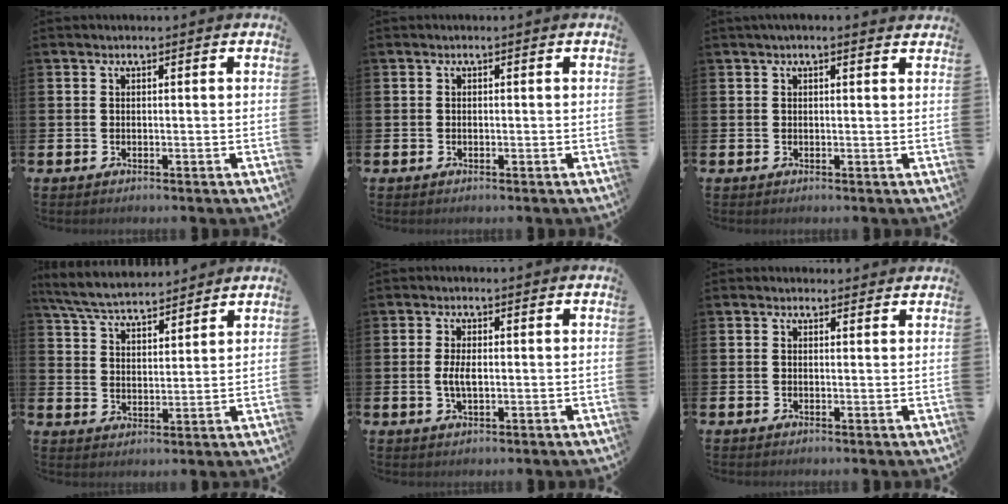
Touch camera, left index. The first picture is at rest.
{"total": 0.0}
{"total": 1.1, "force": [0.9, 0.1, 0.6], "torque": [-0.012, 0.003, 0.016]}
{"total": 6.4, "force": [6.1, 1.0, 1.4], "torque": [-0.054, -0.028, 0.112]}
{"total": 2.8, "force": [-0.1, 1.2, 2.6], "torque": [-0.046, 0.002, -0.004]}
{"total": 0.9, "force": [0.7, 0.5, 0.1], "torque": [0.007, 0.003, 0.011]}